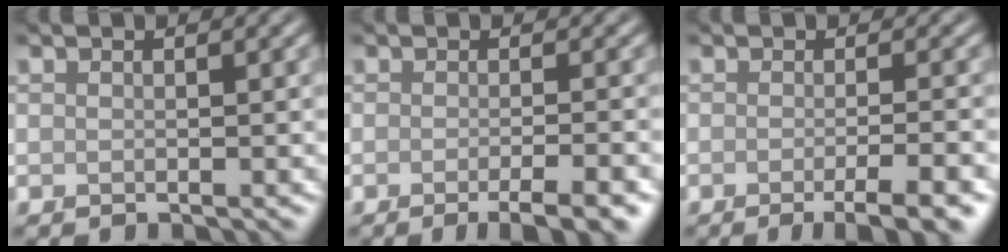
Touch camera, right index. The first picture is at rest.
{"total": 4.6, "force": [-2.3, 1.1, 3.8], "torque": [-0.039, -0.001, -0.031]}
{"total": 5.1, "force": [-2.4, 1.2, 4.3], "torque": [-0.049, -0.005, -0.031]}